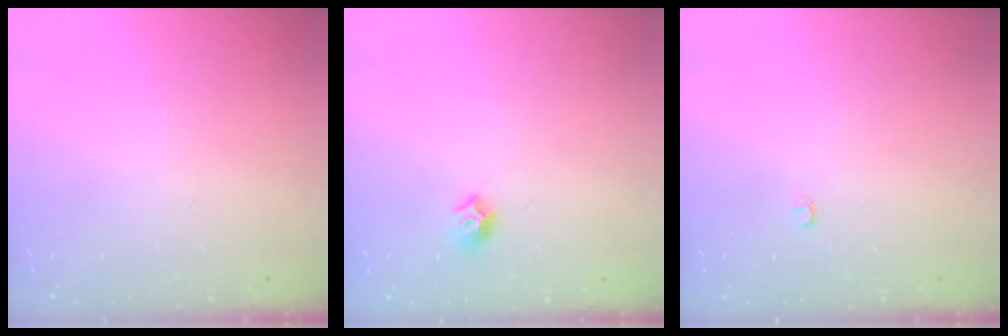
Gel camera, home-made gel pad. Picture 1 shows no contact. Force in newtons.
{"total": 6.4, "press": 6.4, "slide": 0.8}
{"total": 2.6, "press": 2.6, "slide": 0.3}